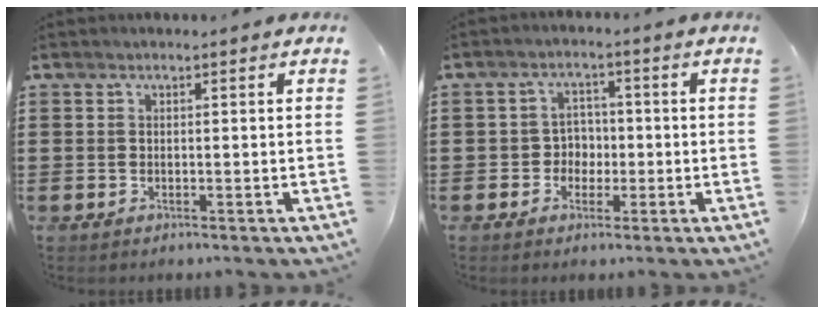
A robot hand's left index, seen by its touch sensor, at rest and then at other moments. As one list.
[{"total": 3.5, "force": [-1.0, 3.1, 1.2], "torque": [-0.036, 0.007, -0.025]}]